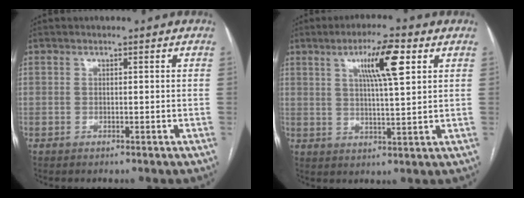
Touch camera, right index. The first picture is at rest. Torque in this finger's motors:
{"motor_torque": [0.48, 0.09, 0.35, 0.11]}